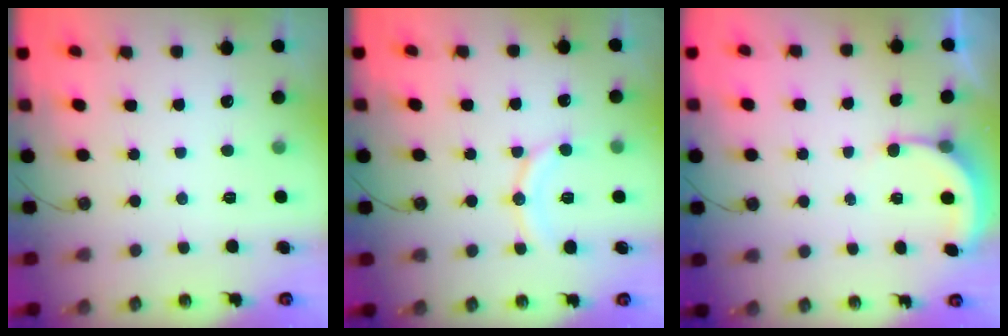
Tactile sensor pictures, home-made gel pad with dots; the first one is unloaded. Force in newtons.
{"total": 11.9, "press": 11.8, "slide": 1.2}
{"total": 2.5, "press": 2.5, "slide": 0.4}